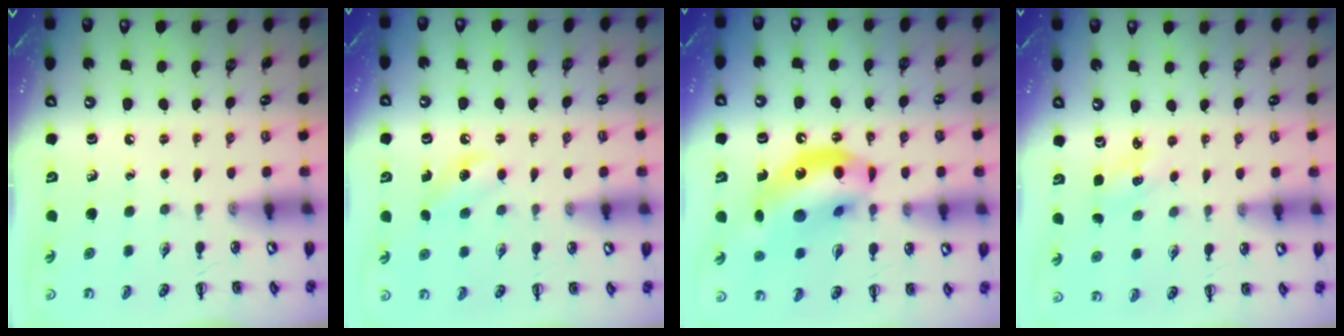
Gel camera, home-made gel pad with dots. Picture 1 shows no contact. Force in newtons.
{"total": 7.8, "press": 7.7, "slide": 1.5}
{"total": 18.3, "press": 17.6, "slide": 4.8}
{"total": 2.1, "press": 2.0, "slide": 0.6}